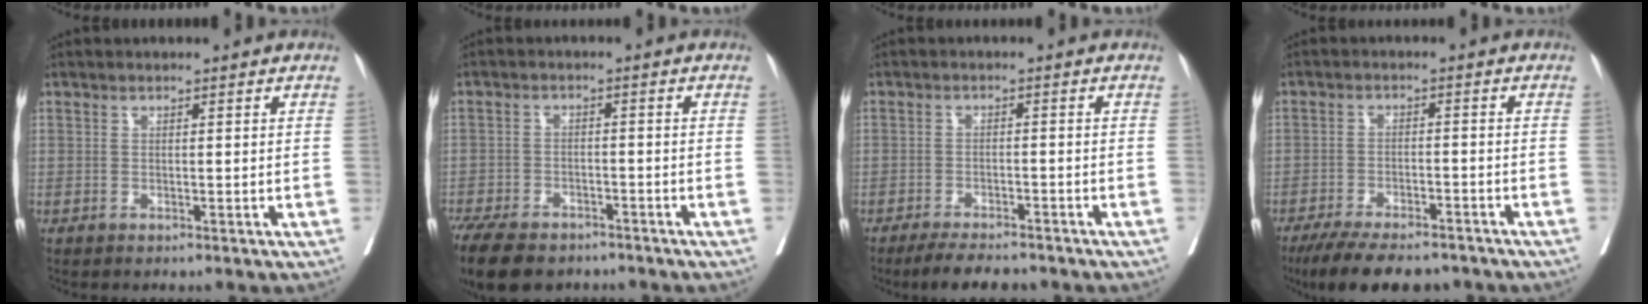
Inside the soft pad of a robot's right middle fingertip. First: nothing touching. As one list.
[{"total": 13.5, "force": [-10.0, 6.2, 6.4], "torque": [-0.154, -0.020, -0.153]}, {"total": 5.8, "force": [-5.1, 1.3, 2.4], "torque": [-0.039, -0.012, -0.082]}, {"total": 11.8, "force": [-9.9, 3.5, 5.4], "torque": [-0.086, -0.009, -0.148]}]